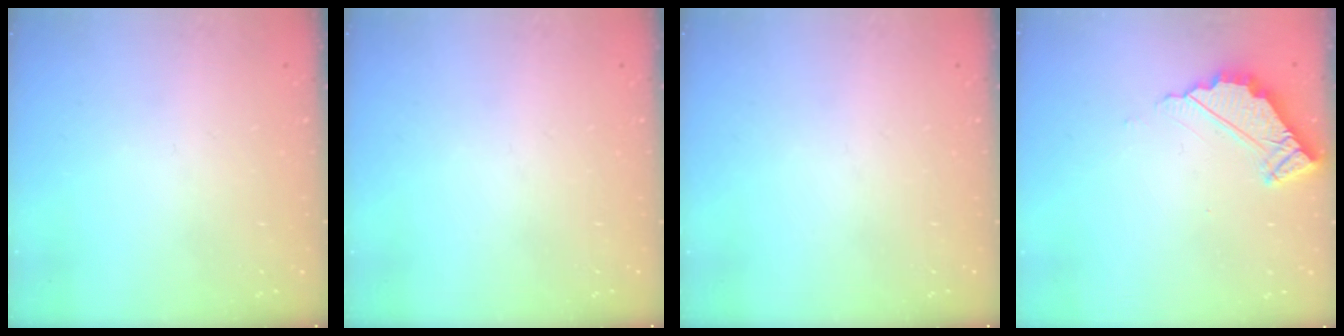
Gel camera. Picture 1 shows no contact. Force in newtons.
{"total": 0.0}
{"total": 0.0}
{"total": 5.0, "press": 4.9, "slide": 0.2}